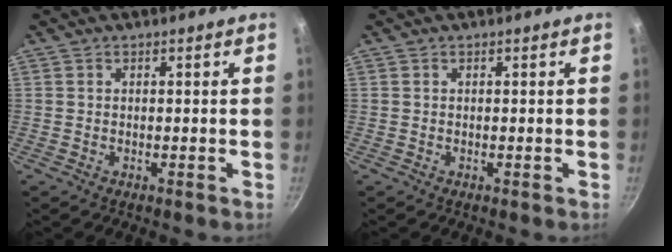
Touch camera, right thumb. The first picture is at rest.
{"total": 0.0}